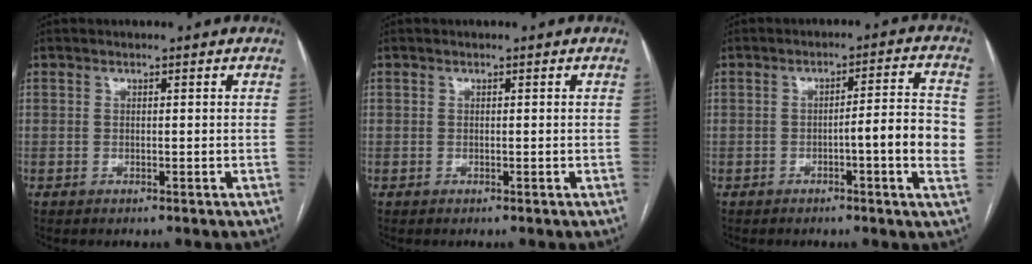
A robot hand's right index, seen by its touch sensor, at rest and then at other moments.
{"total": 0.0}
{"total": 7.8, "force": [-1.4, 0.4, 7.7], "torque": [-0.097, 0.010, -0.022]}